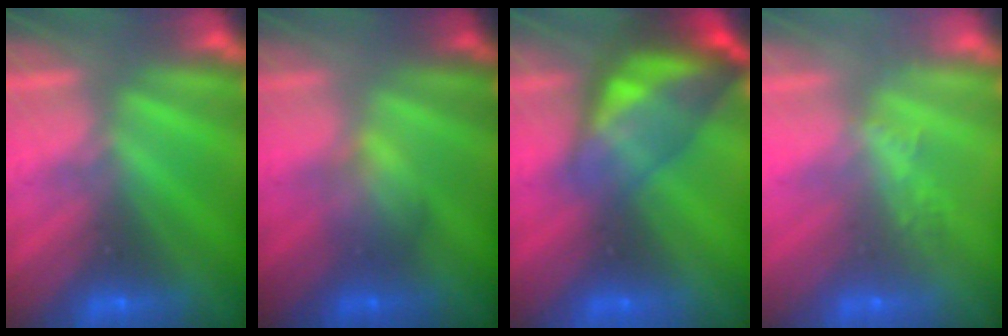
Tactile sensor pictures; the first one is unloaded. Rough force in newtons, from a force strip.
{"total": 2.0}
{"total": 7.7}
{"total": 2.2}